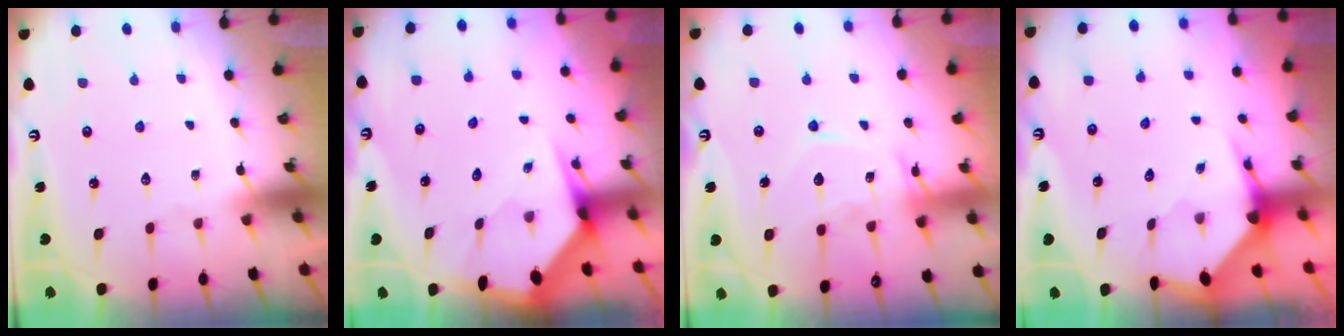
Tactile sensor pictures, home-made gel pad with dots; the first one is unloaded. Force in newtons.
{"total": 3.3, "press": 3.3, "slide": 0.1}
{"total": 13.7, "press": 13.6, "slide": 1.1}
{"total": 3.6, "press": 3.6, "slide": 0.4}